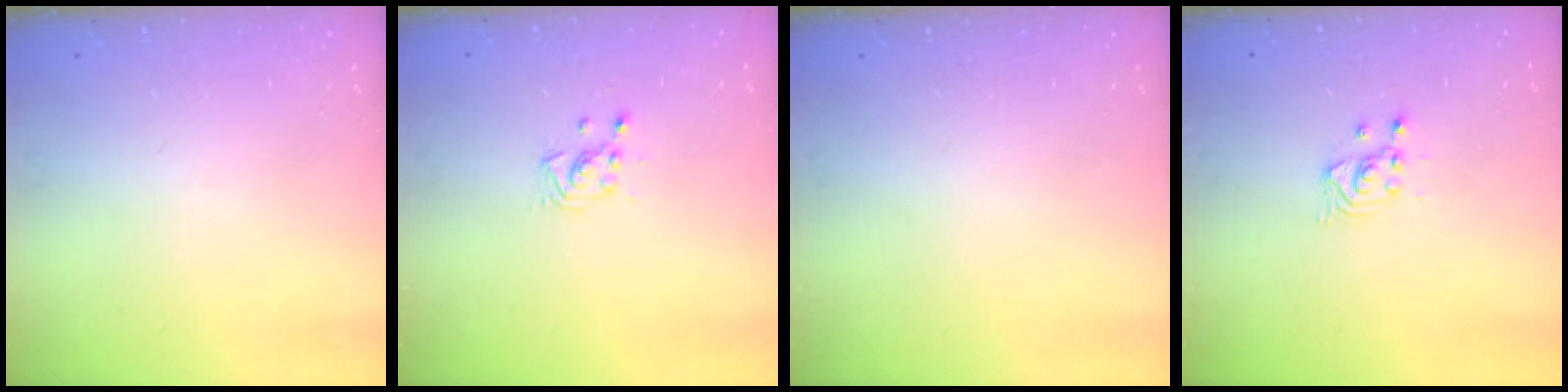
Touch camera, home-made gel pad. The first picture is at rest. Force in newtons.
{"total": 3.0, "press": 2.9, "slide": 0.5}
{"total": 0.0}
{"total": 2.4, "press": 2.3, "slide": 0.2}